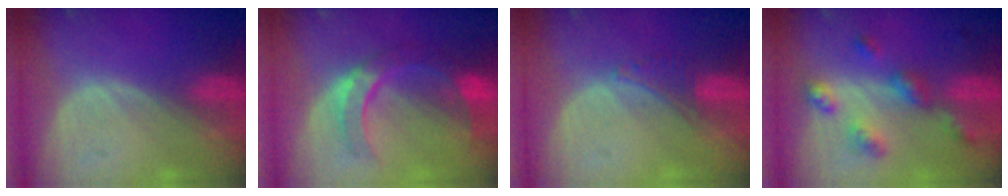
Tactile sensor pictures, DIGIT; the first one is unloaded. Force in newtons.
{"total": 7.7, "press": 7.6, "slide": 1.2}
{"total": 2.7, "press": 2.6, "slide": 0.7}
{"total": 6.8, "press": 6.0, "slide": 3.3}